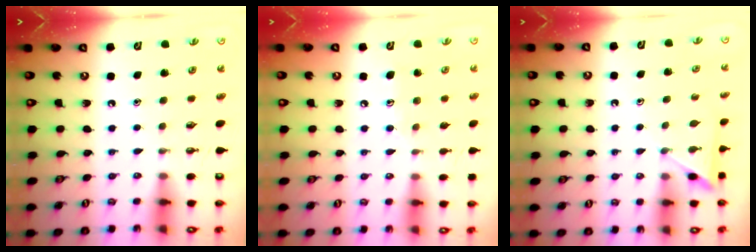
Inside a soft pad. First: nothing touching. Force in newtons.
{"total": 6.5, "press": 6.5, "slide": 0.6}
{"total": 4.7, "press": 4.7, "slide": 0.6}